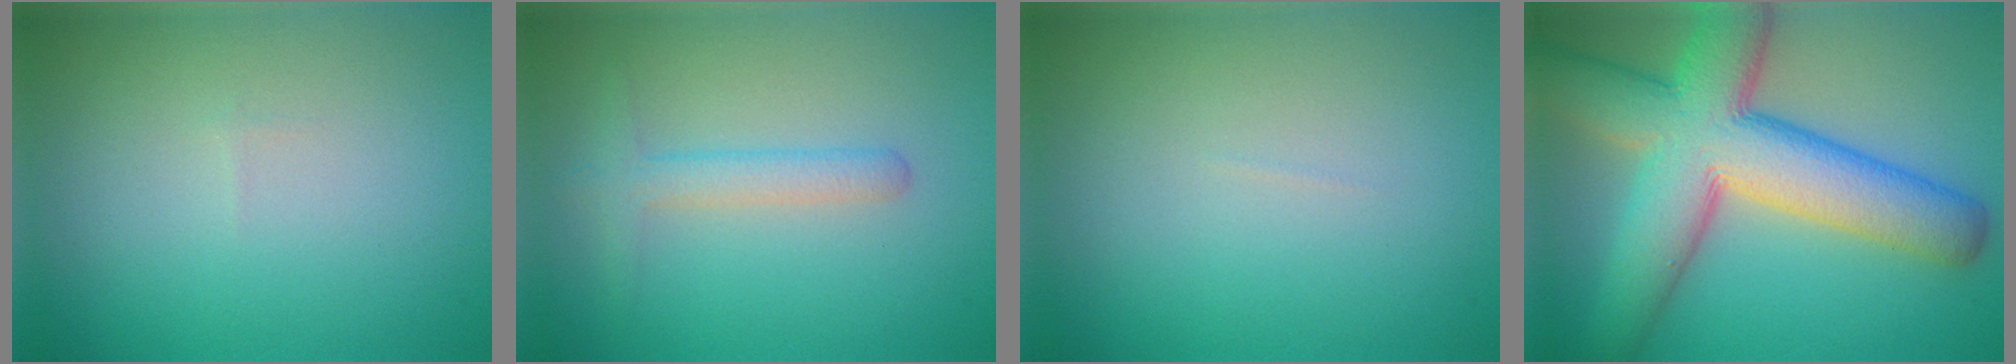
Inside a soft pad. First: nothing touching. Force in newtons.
{"total": 2.2, "press": 2.2, "slide": 0.1}
{"total": 0.0}
{"total": 12.2, "press": 12.2, "slide": 0.6}